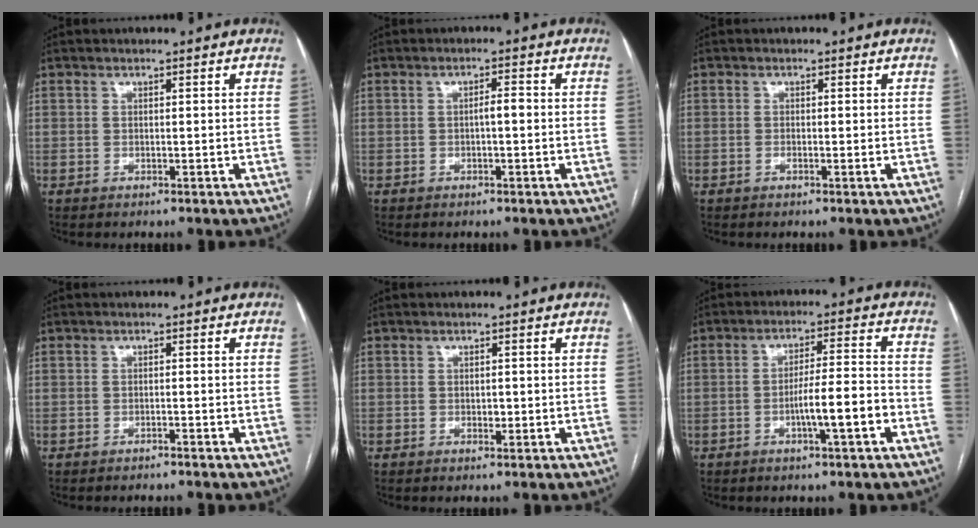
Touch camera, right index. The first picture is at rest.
{"total": 1.8, "force": [-0.2, 0.4, 1.7], "torque": [-0.028, 0.005, -0.005]}
{"total": 0.6, "force": [-0.2, 0.0, 0.6], "torque": [-0.010, 0.000, -0.004]}
{"total": 0.8, "force": [-0.8, -0.1, 0.2], "torque": [-0.008, -0.001, -0.014]}
{"total": 1.0, "force": [-0.2, 0.6, 0.8], "torque": [-0.011, 0.000, -0.001]}
{"total": 7.3, "force": [-2.8, 0.3, 6.8], "torque": [-0.114, 0.009, -0.044]}